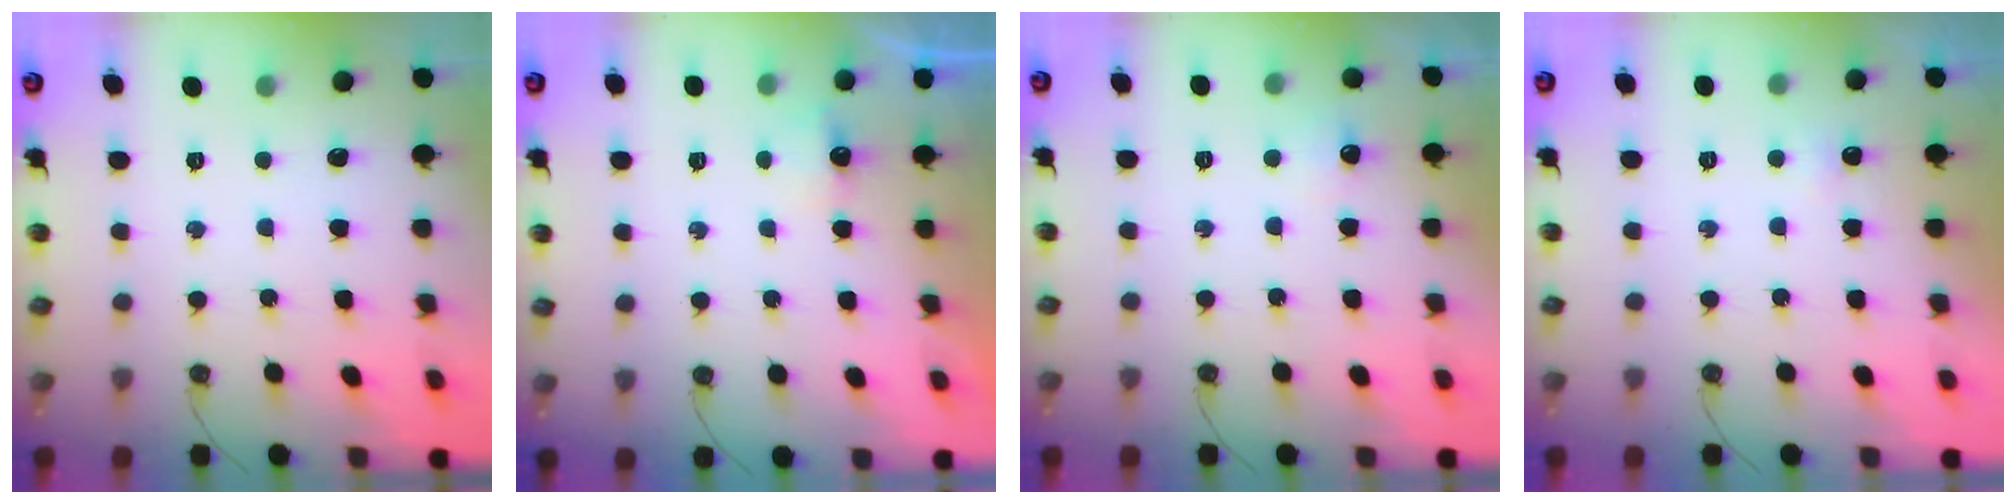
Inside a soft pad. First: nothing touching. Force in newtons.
{"total": 2.7, "press": 2.6, "slide": 0.4}
{"total": 5.7, "press": 5.6, "slide": 0.8}
{"total": 2.7, "press": 2.7, "slide": 0.6}